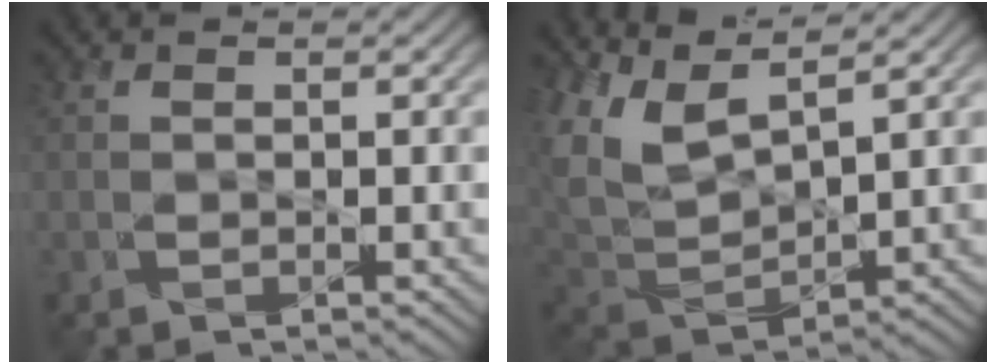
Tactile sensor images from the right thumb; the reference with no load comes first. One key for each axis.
{"total": 9.1, "fx": 5.4, "fy": 3.6, "fz": 6.4, "tx": -0.166, "ty": 0.009, "tz": 0.108}